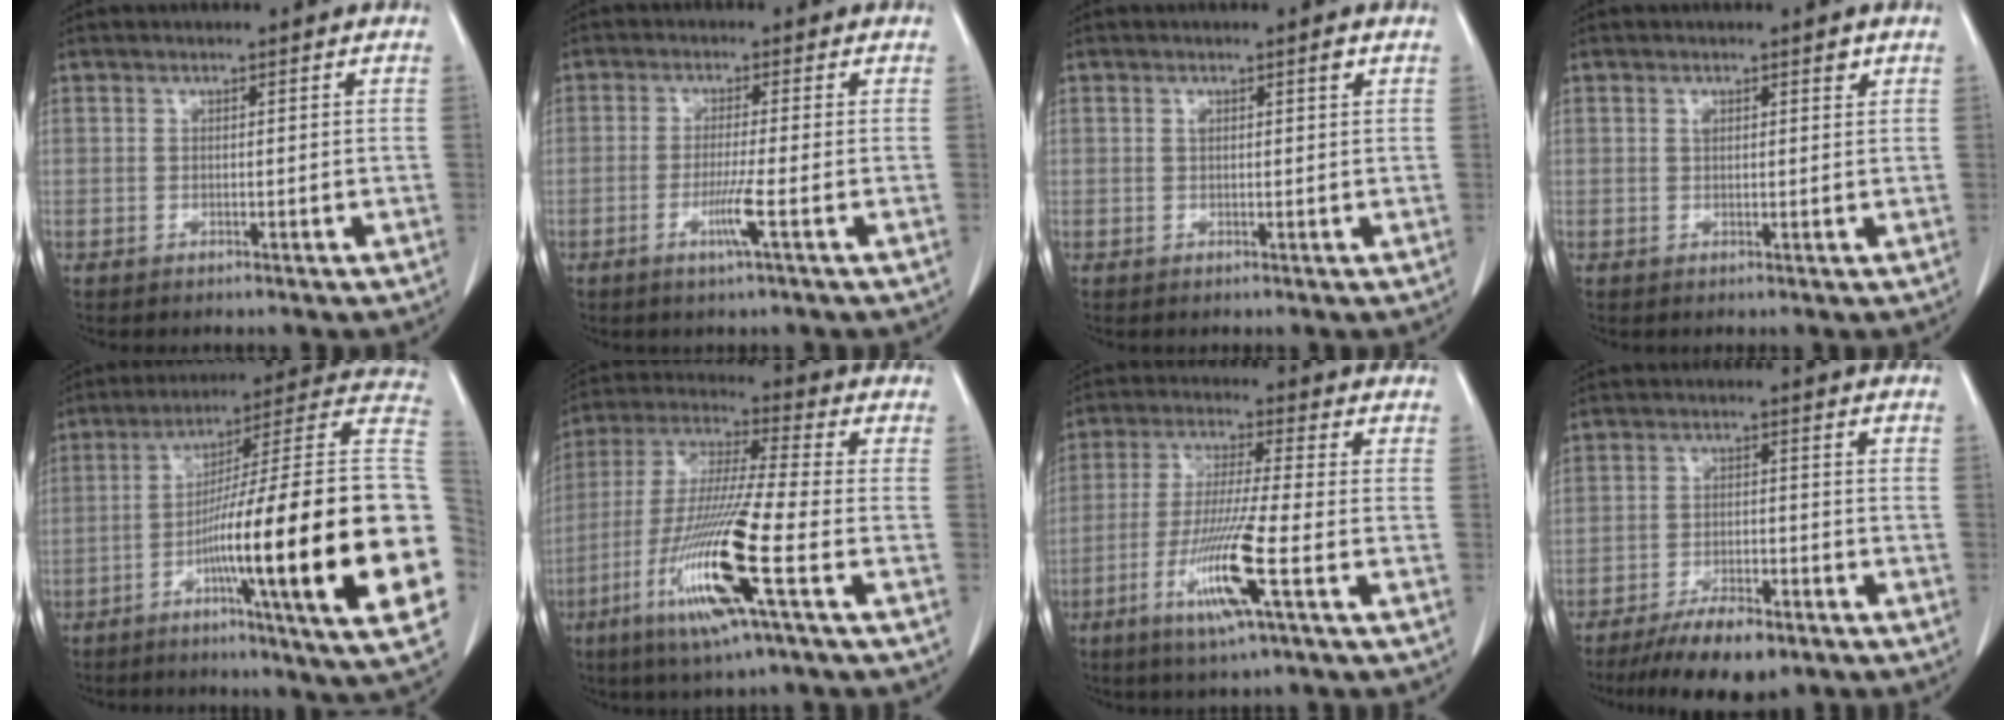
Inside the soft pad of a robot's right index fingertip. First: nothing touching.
{"total": 3.9, "force": [-1.4, -0.7, 3.5], "torque": [-0.071, -0.009, -0.029]}
{"total": 1.4, "force": [0.7, 0.3, 1.2], "torque": [-0.021, 0.009, 0.014]}
{"total": 1.7, "force": [1.0, 0.7, 1.2], "torque": [-0.018, 0.007, 0.016]}
{"total": 29.5, "force": [-5.5, 0.5, 29.0], "torque": [-0.337, 0.000, -0.100]}
{"total": 16.3, "force": [-6.4, -0.2, 15.0], "torque": [-0.312, -0.022, -0.122]}
{"total": 10.9, "force": [-4.3, -0.5, 10.1], "torque": [-0.200, -0.020, -0.083]}
{"total": 8.9, "force": [-6.5, 2.6, 5.4], "torque": [-0.088, -0.012, -0.108]}